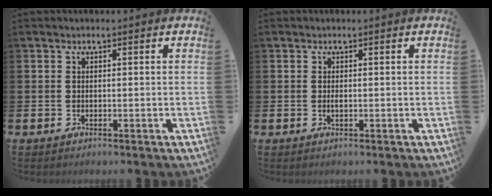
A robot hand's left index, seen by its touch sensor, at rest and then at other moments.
{"total": 0.6, "force": [-0.1, 0.2, 0.5], "torque": [-0.017, 0.002, 0.000]}